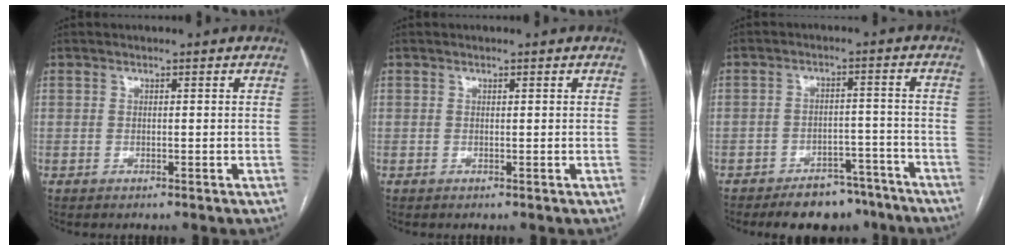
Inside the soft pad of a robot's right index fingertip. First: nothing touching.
{"total": 0.0}
{"total": 9.9, "force": [-8.2, 4.4, 3.2], "torque": [-0.020, 0.019, -0.118]}